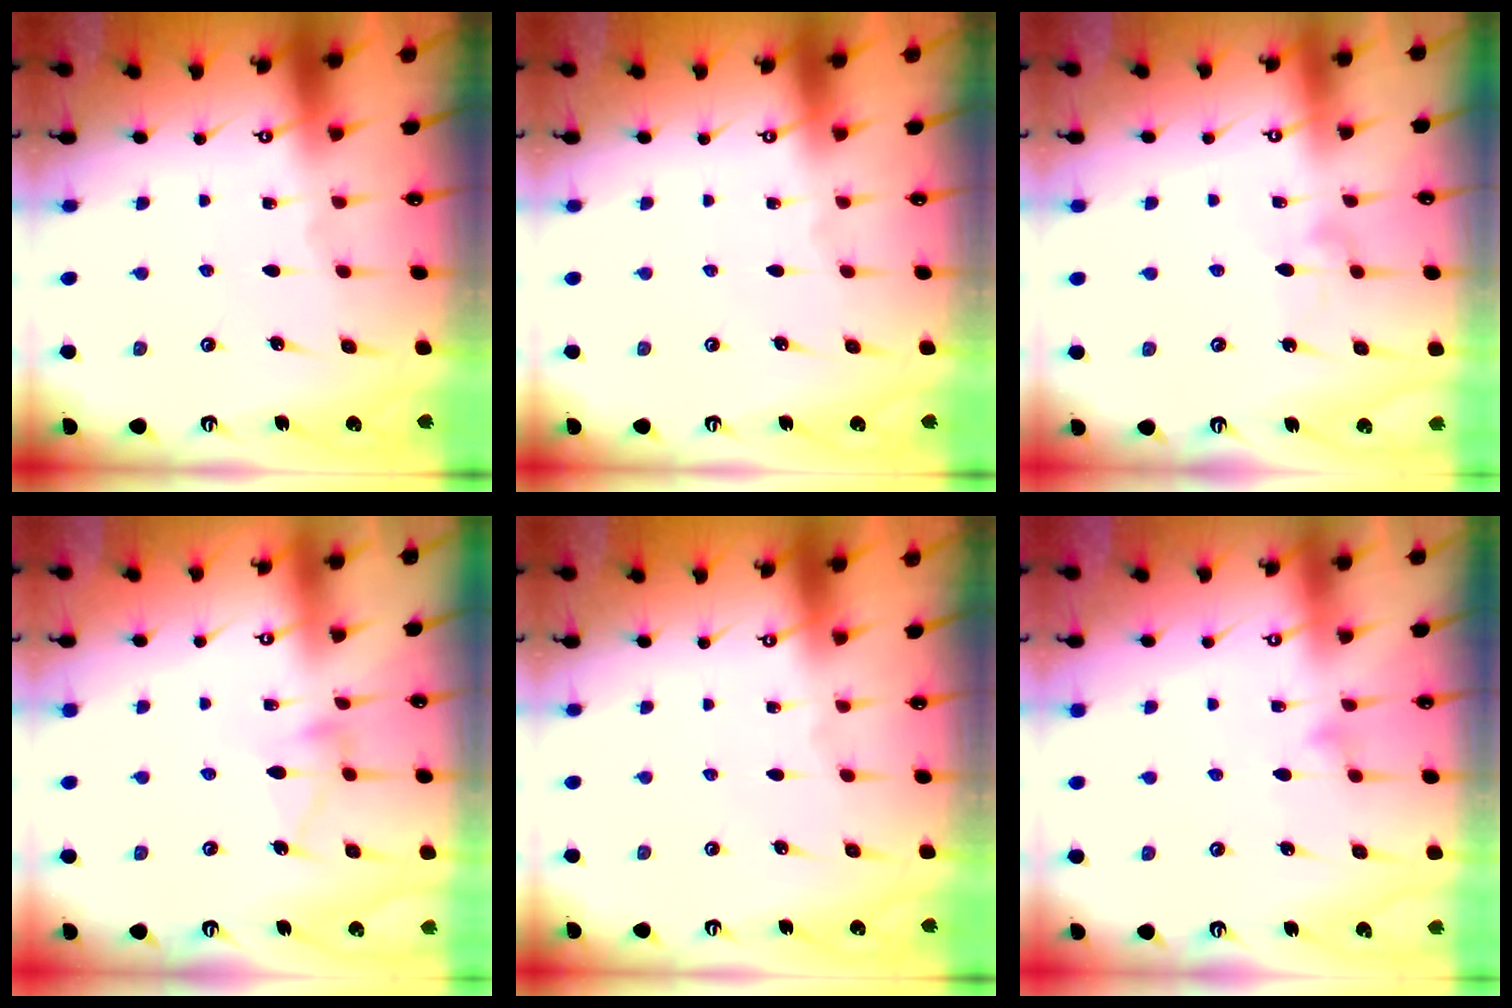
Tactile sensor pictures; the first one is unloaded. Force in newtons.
{"total": 0.0}
{"total": 5.8, "press": 5.8, "slide": 0.4}
{"total": 5.0, "press": 4.9, "slide": 0.1}
{"total": 0.0}
{"total": 5.1, "press": 5.1, "slide": 0.4}